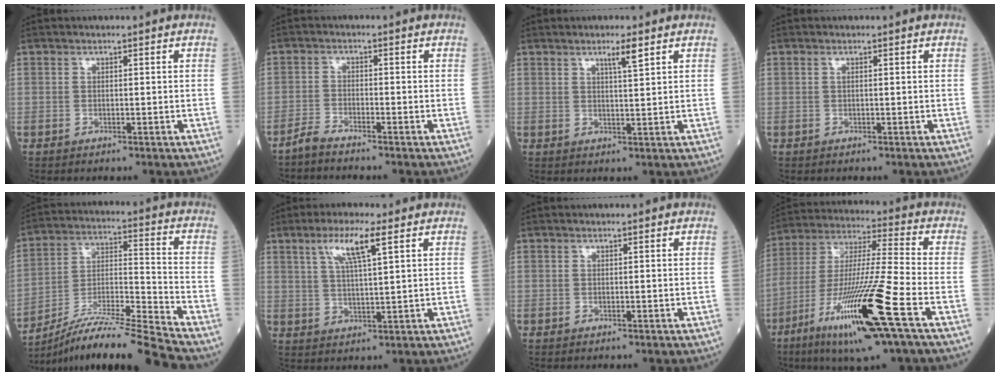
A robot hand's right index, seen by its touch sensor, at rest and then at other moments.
{"total": 2.4, "force": [-2.3, -0.4, 0.5], "torque": [-0.018, -0.009, -0.049]}
{"total": 2.9, "force": [1.8, -0.2, 2.2], "torque": [-0.044, 0.000, 0.035]}
{"total": 0.0}
{"total": 16.2, "force": [-14.4, -2.3, 7.0], "torque": [-0.130, 0.003, -0.259]}
{"total": 6.7, "force": [3.4, 0.3, 5.7], "torque": [-0.116, 0.005, 0.068]}
{"total": 0.0}
{"total": 19.4, "force": [-9.0, -0.2, 17.2], "torque": [-0.351, -0.037, -0.167]}